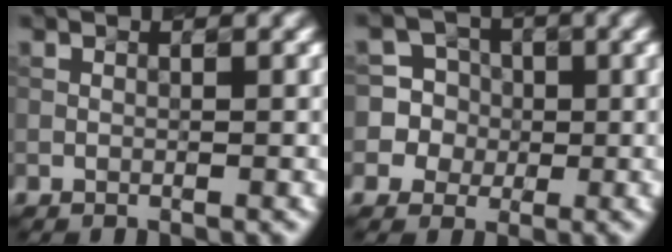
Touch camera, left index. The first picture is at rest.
{"total": 6.7, "force": [0.6, 6.6, 1.0], "torque": [-0.034, 0.032, 0.011]}